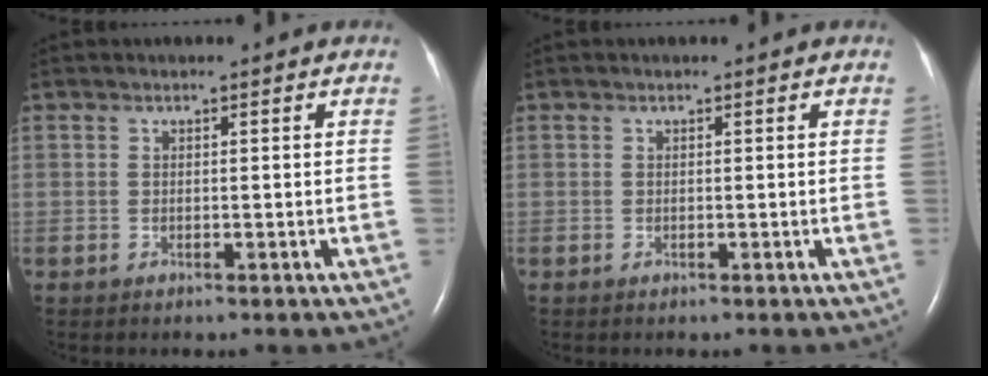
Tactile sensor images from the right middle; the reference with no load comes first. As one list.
[{"total": 0.0}]